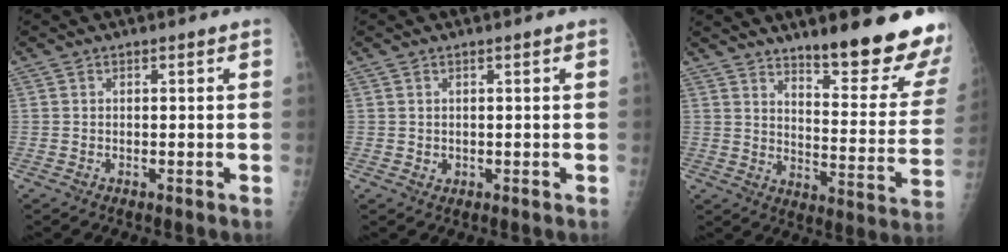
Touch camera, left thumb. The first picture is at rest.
{"total": 0.7, "force": [0.2, 0.5, 0.4], "torque": [0.001, -0.002, 0.007]}
{"total": 20.9, "force": [15.5, 4.3, 13.3], "torque": [-0.145, -0.106, 0.211]}